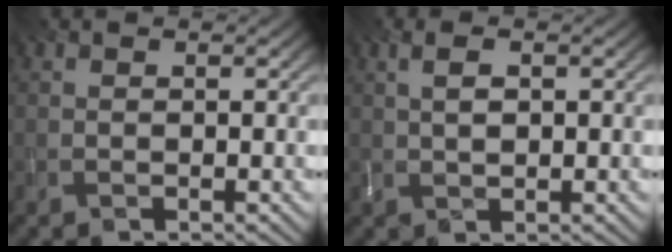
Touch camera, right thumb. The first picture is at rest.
{"total": 2.5, "force": [0.6, 1.1, 2.2], "torque": [-0.050, 0.002, 0.014]}